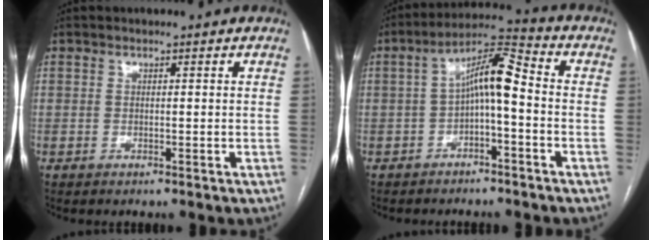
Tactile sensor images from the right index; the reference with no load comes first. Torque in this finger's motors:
{"motor_torque": [0.66, -0.09, 0.36, 0.12]}